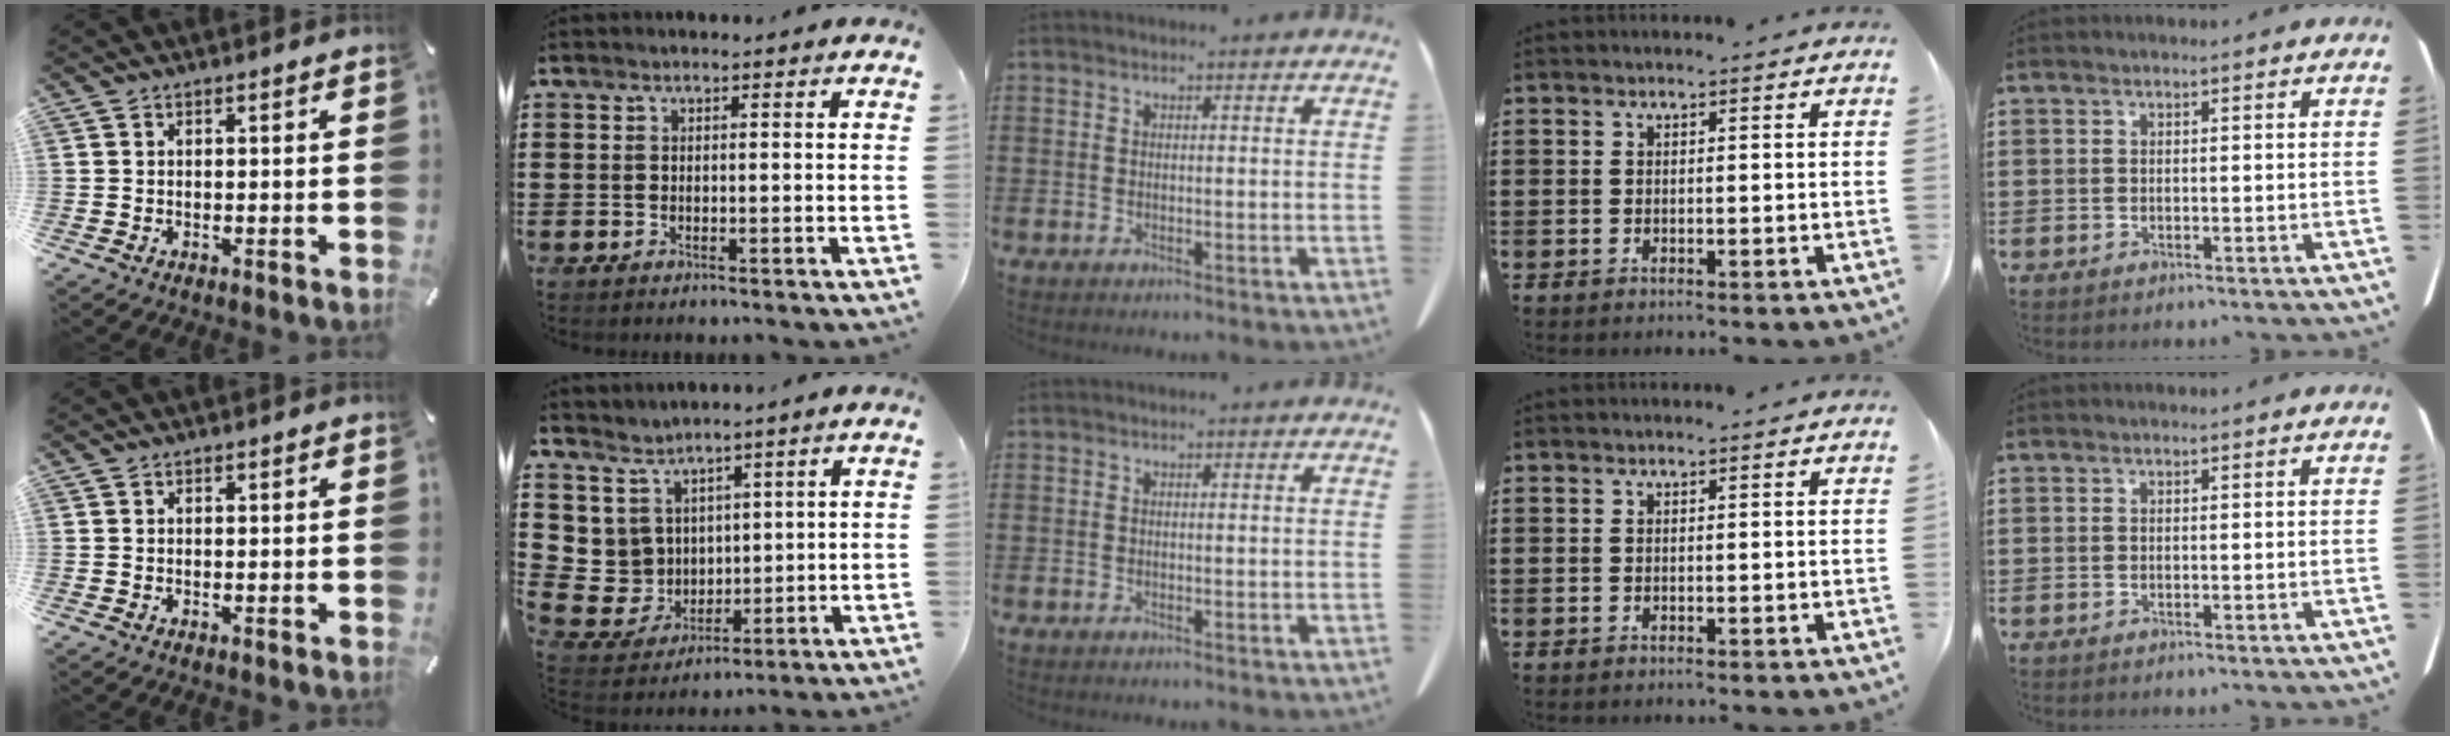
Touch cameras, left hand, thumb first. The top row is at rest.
{"index": {"total": 6.8, "force": [2.7, 6.2, 0.3], "torque": [-0.059, -0.025, 0.057]}}